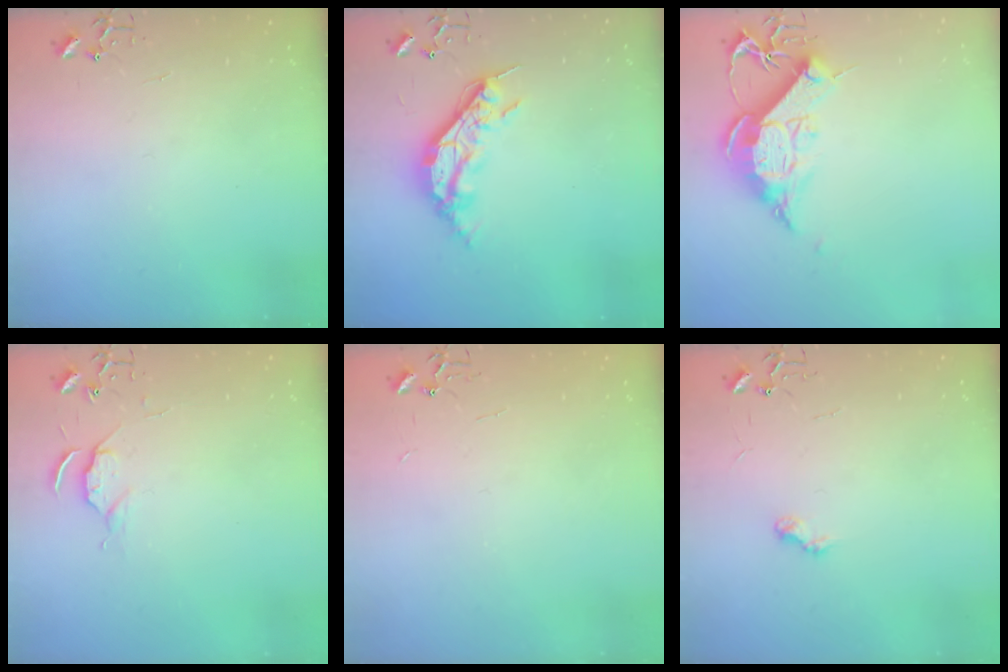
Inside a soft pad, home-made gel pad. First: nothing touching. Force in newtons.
{"total": 15.5, "press": 15.5, "slide": 0.6}
{"total": 13.9, "press": 13.9, "slide": 1.1}
{"total": 5.1, "press": 5.1, "slide": 0.7}
{"total": 1.7, "press": 1.7, "slide": 0.2}
{"total": 6.6, "press": 6.6, "slide": 0.7}